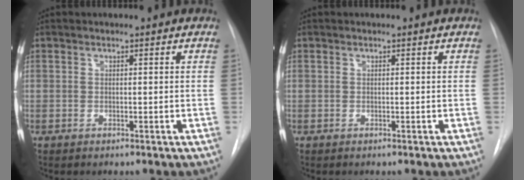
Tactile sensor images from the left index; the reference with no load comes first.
{"total": 0.0}